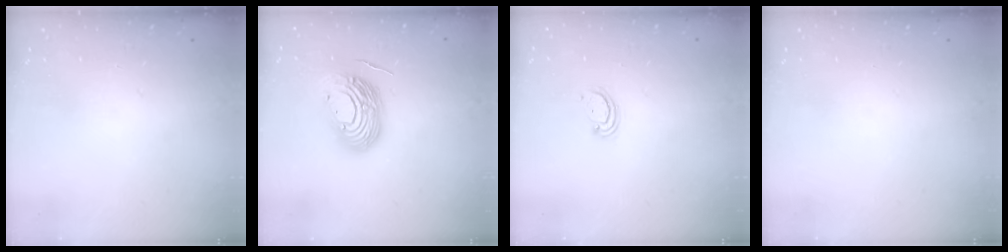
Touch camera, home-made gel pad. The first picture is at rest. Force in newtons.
{"total": 13.7, "press": 13.6, "slide": 1.8}
{"total": 2.3, "press": 2.3, "slide": 0.3}
{"total": 0.0}